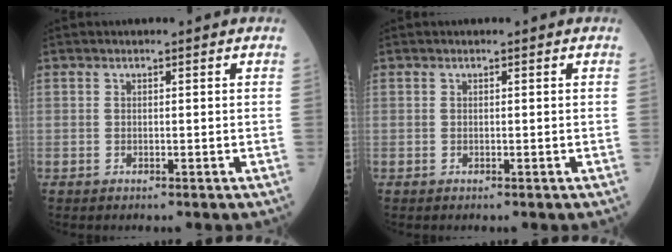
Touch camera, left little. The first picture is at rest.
{"total": 0.0}